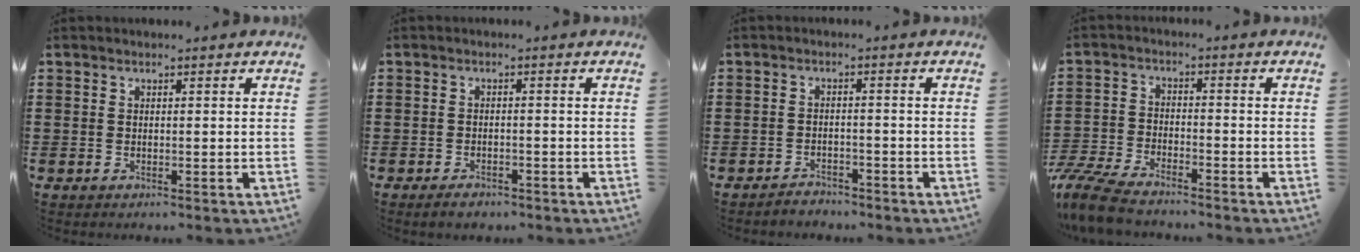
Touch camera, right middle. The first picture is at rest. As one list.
[{"total": 1.7, "force": [-1.5, 0.5, 0.7], "torque": [-0.017, -0.001, -0.029]}, {"total": 2.1, "force": [-2.1, 0.3, 0.0], "torque": [-0.008, 0.002, -0.046]}, {"total": 7.0, "force": [-6.3, 1.1, 2.8], "torque": [-0.086, -0.007, -0.131]}]